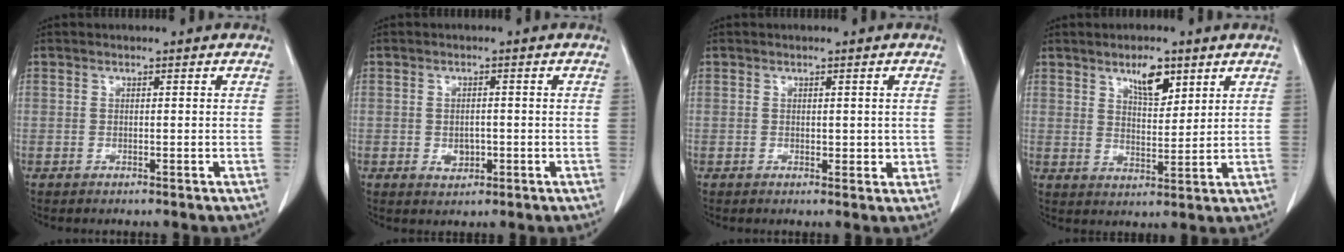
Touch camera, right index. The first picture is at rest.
{"total": 2.6, "force": [-0.6, 2.0, 1.6], "torque": [-0.024, 0.002, -0.001]}
{"total": 2.0, "force": [0.2, 1.3, 1.5], "torque": [-0.014, -0.003, 0.006]}
{"total": 5.8, "force": [3.6, 2.1, 4.0], "torque": [-0.070, -0.001, 0.063]}